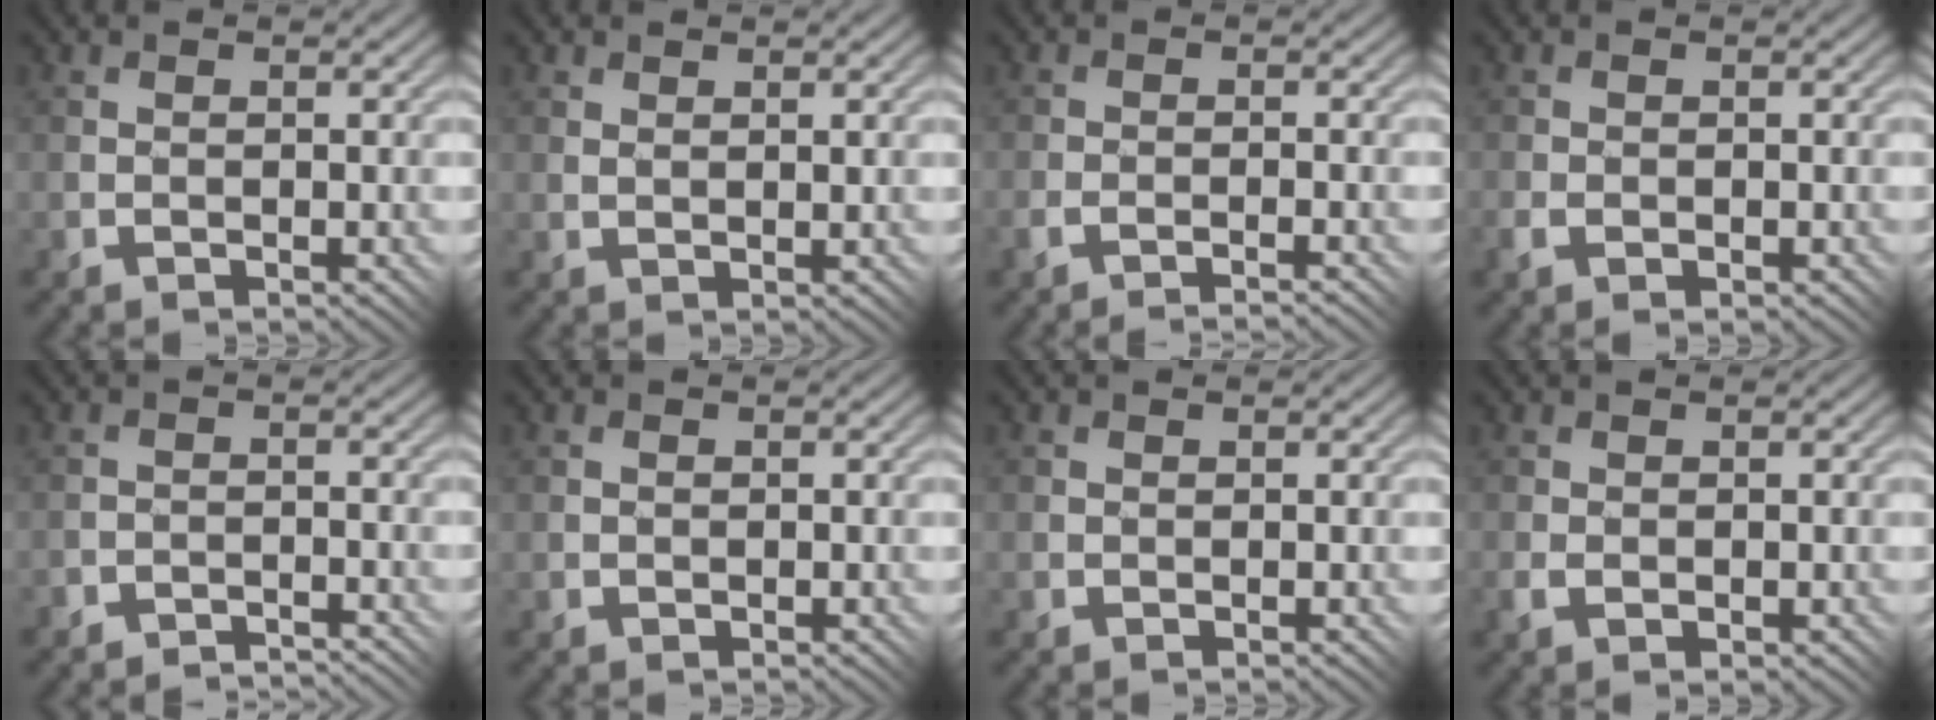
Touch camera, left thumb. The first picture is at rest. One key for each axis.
{"total": 1.0, "fx": 0.5, "fy": 0.4, "fz": 0.9, "tx": -0.016, "ty": 0.002, "tz": 0.013}
{"total": 1.9, "fx": -1.7, "fy": 0.0, "fz": 0.8, "tx": -0.018, "ty": 0.005, "tz": -0.039}
{"total": 2.2, "fx": -1.1, "fy": 1.3, "fz": 1.3, "tx": -0.031, "ty": -0.008, "tz": -0.028}
{"total": 2.3, "fx": -2.1, "fy": -0.5, "fz": -0.8, "tx": 0.019, "ty": 0.011, "tz": -0.047}
{"total": 0.6, "fx": 0.0, "fy": 0.6, "fz": 0.2, "tx": 0.003, "ty": 0.002, "tz": 0.003}
{"total": 1.0, "fx": 0.1, "fy": 0.9, "fz": -0.2, "tx": 0.006, "ty": 0.002, "tz": 0.000}
{"total": 2.2, "fx": -0.7, "fy": 1.4, "fz": 1.5, "tx": -0.032, "ty": -0.010, "tz": -0.017}